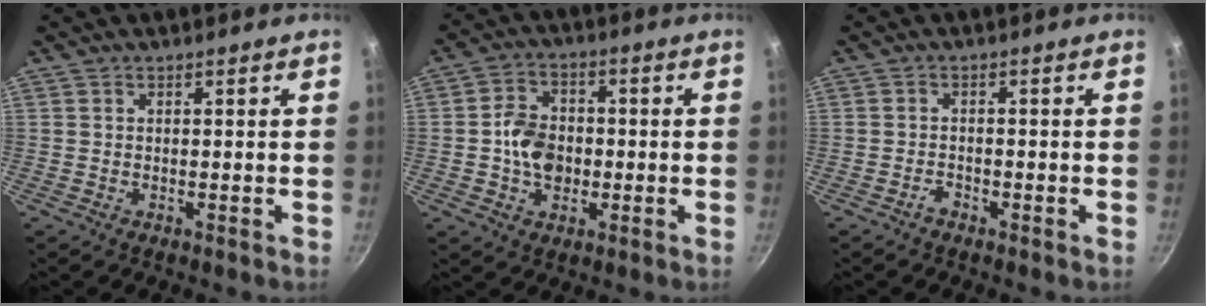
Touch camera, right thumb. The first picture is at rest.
{"total": 8.4, "force": [-1.0, 6.5, 5.2], "torque": [-0.067, 0.015, -0.023]}
{"total": 1.4, "force": [-1.2, 0.5, 0.5], "torque": [-0.009, 0.013, -0.023]}